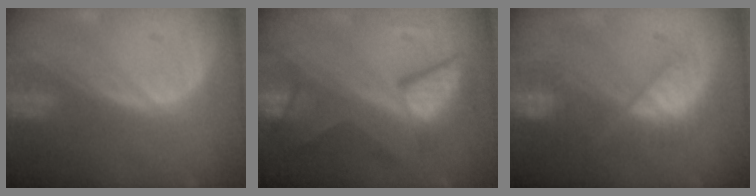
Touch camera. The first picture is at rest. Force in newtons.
{"total": 8.3, "press": 8.3, "slide": 0.4}
{"total": 7.8, "press": 7.2, "slide": 2.8}